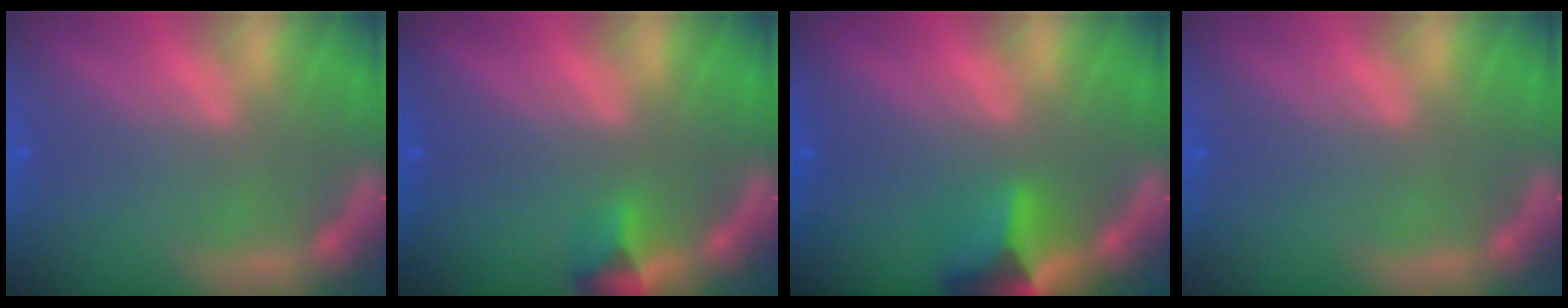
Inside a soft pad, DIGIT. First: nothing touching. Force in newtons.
{"total": 1.9}
{"total": 4.5}
{"total": 0.0}